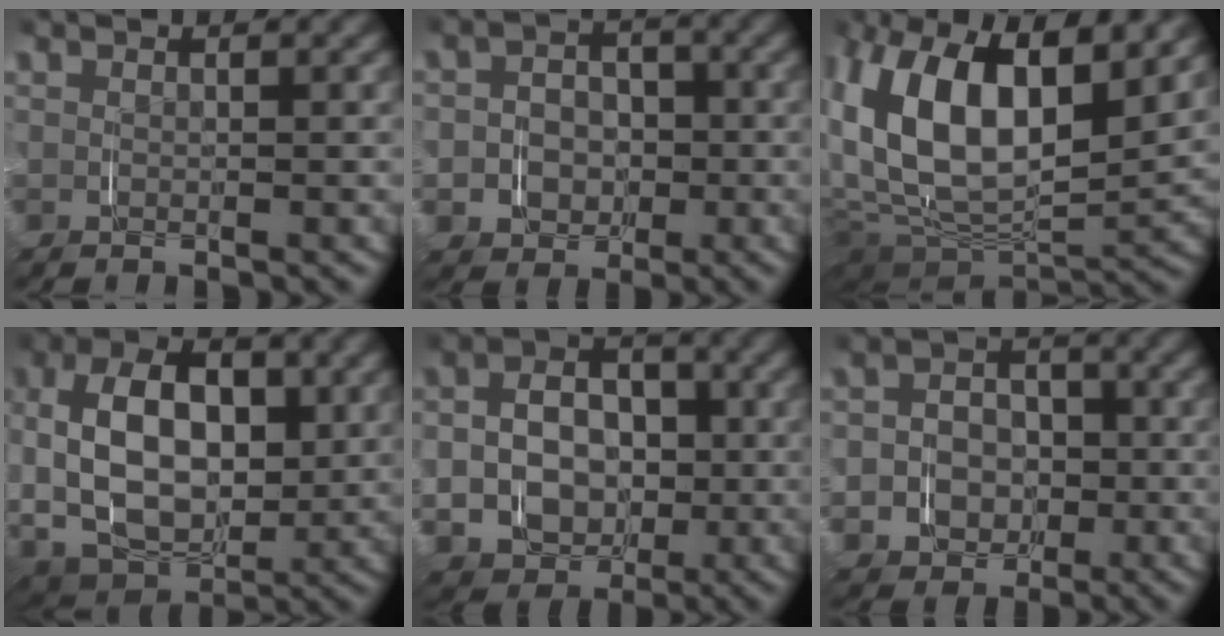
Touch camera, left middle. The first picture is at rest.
{"total": 3.4, "force": [-1.3, 3.1, 0.4], "torque": [0.023, -0.014, -0.022]}
{"total": 9.7, "force": [2.8, 5.0, 7.8], "torque": [-0.136, 0.004, 0.039]}
{"total": 6.9, "force": [1.0, 4.7, 4.9], "torque": [-0.059, 0.000, 0.014]}
{"total": 7.4, "force": [-1.7, 6.9, 2.2], "torque": [-0.017, -0.033, -0.026]}
{"total": 3.9, "force": [-1.5, 3.6, 0.6], "torque": [0.022, -0.016, -0.025]}